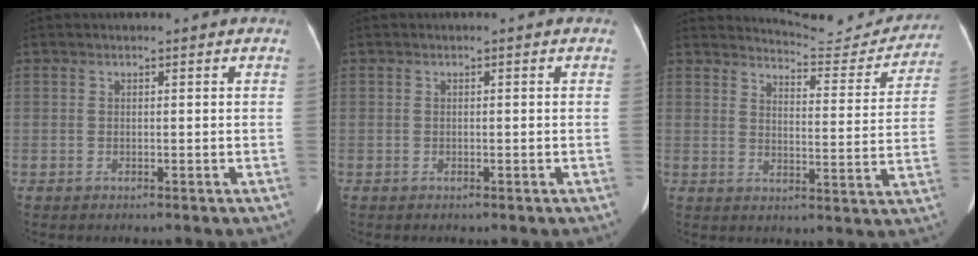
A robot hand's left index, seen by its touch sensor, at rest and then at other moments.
{"total": 0.0}
{"total": 12.4, "force": [12.4, 1.3, 0.5], "torque": [0.003, -0.043, 0.145]}